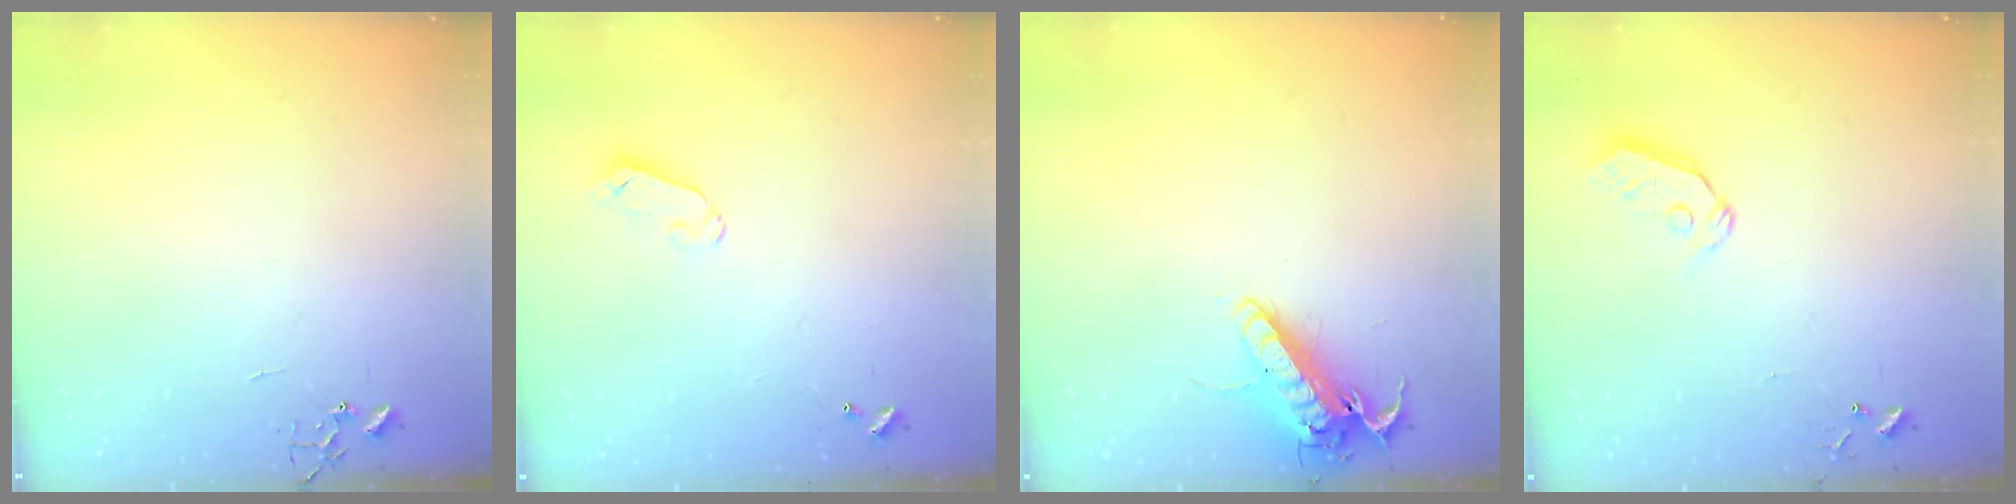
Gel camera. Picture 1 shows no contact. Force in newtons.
{"total": 4.0, "press": 4.0, "slide": 0.4}
{"total": 13.8, "press": 13.7, "slide": 2.0}
{"total": 4.4, "press": 4.4, "slide": 0.5}